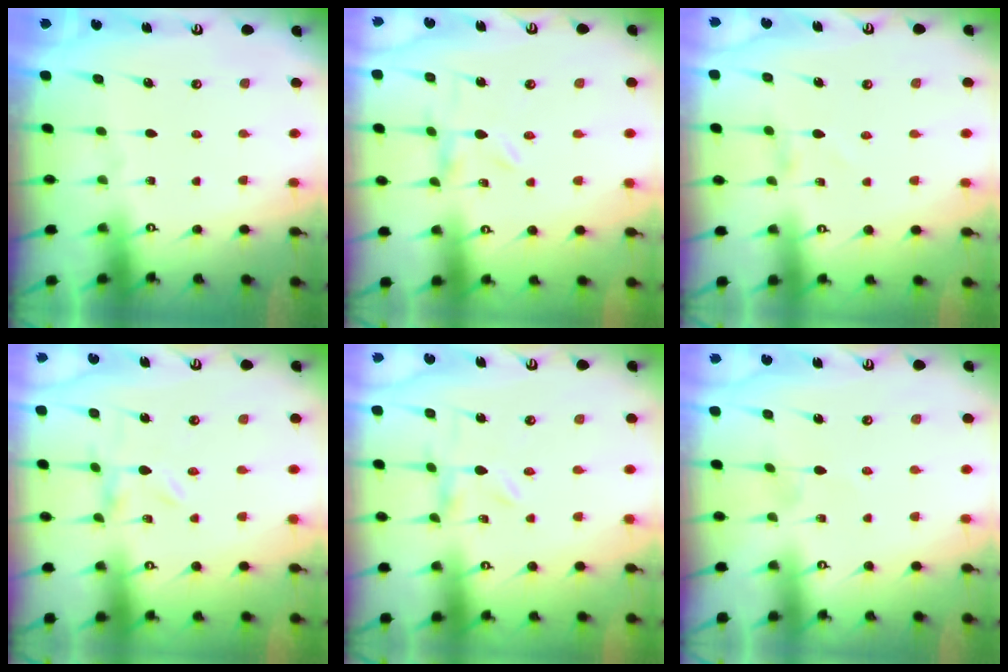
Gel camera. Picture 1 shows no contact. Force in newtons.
{"total": 0.0}
{"total": 0.7, "press": 0.6, "slide": 0.1}
{"total": 0.0}
{"total": 0.0}
{"total": 0.8, "press": 0.8, "slide": 0.2}